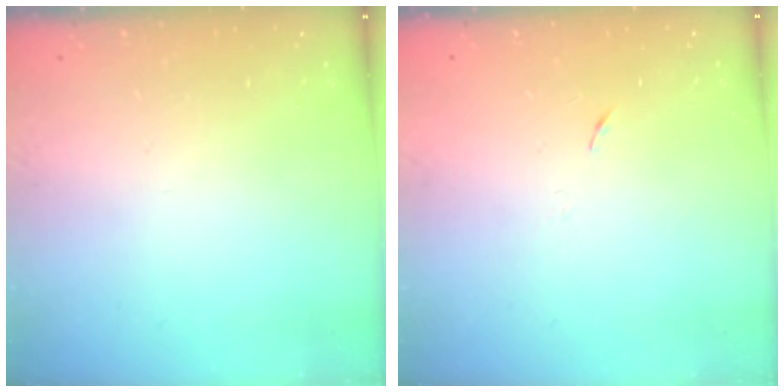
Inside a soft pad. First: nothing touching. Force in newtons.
{"total": 4.0, "press": 3.6, "slide": 1.7}